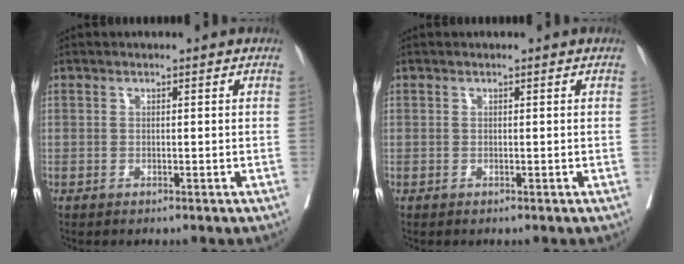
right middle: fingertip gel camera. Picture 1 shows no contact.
{"total": 0.0}